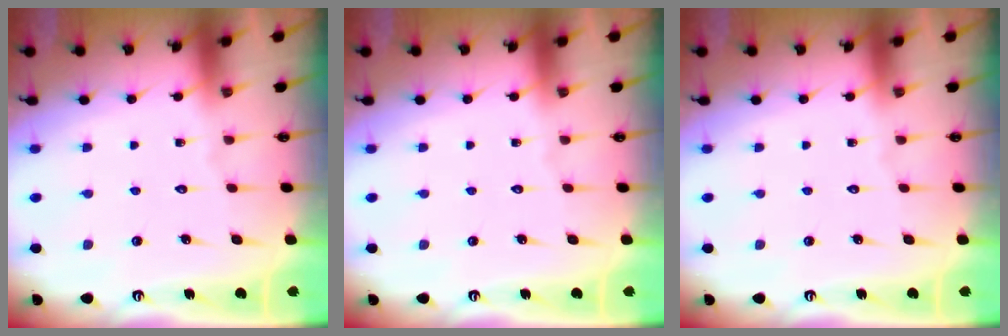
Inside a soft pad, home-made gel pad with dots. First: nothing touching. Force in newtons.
{"total": 0.0}
{"total": 0.0}